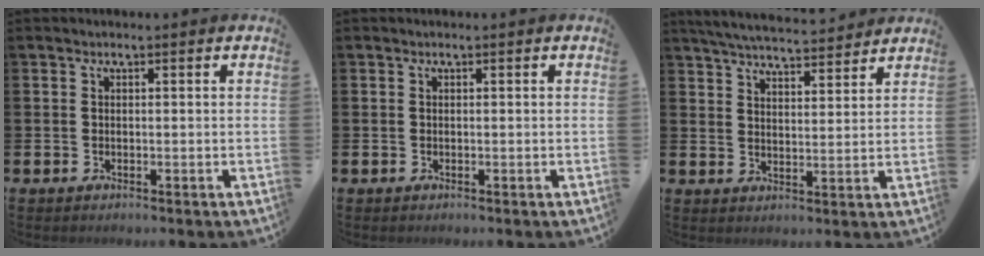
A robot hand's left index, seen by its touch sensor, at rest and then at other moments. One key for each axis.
{"total": 0.0}
{"total": 5.7, "fx": 5.5, "fy": 0.5, "fz": 1.0, "tx": -0.030, "ty": -0.035, "tz": 0.097}